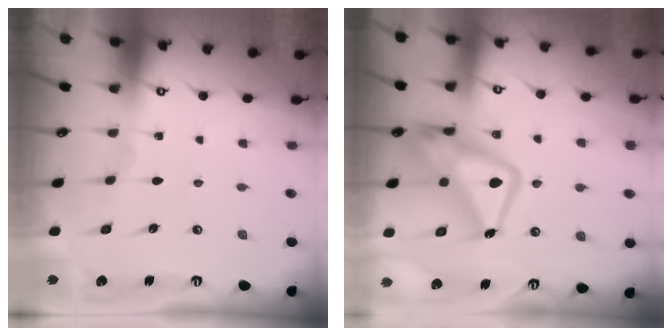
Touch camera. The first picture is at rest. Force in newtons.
{"total": 15.3, "press": 15.3, "slide": 1.4}